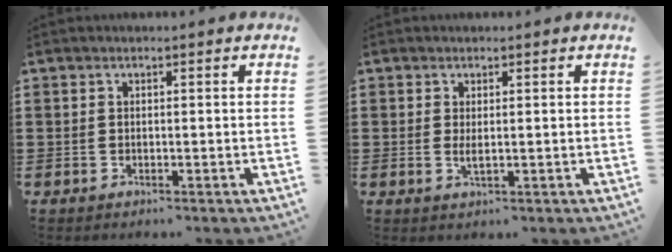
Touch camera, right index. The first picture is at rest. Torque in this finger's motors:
{"motor_torque": [1.35, 0.79, 0.28, 0.07]}